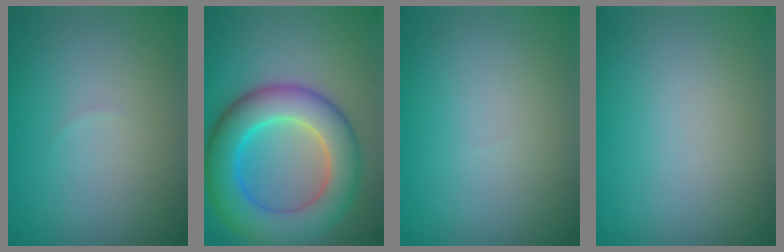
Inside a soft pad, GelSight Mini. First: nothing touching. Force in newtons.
{"total": 8.8, "press": 8.8, "slide": 0.1}
{"total": 0.0}
{"total": 0.0}